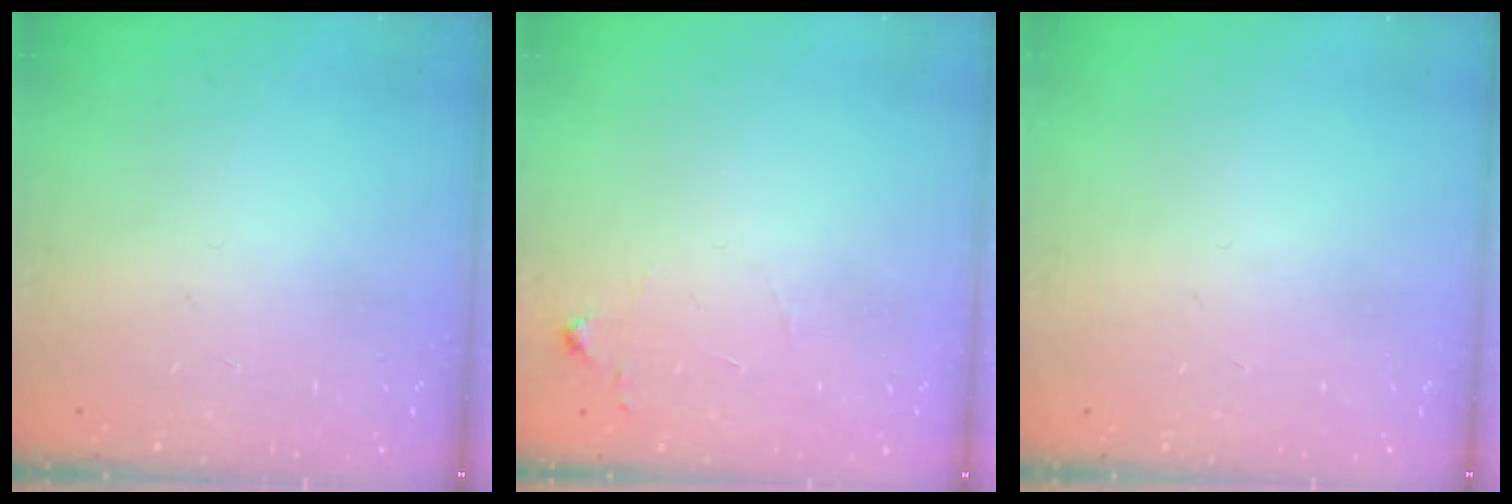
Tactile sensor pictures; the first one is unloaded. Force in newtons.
{"total": 6.7, "press": 6.7, "slide": 0.9}
{"total": 0.0}